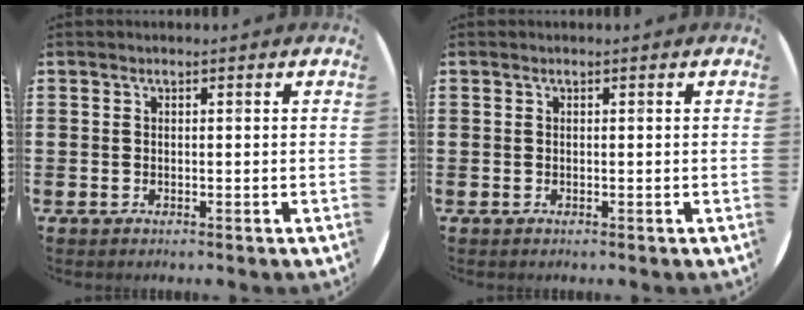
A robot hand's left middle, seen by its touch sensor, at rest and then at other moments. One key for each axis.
{"total": 0.0}